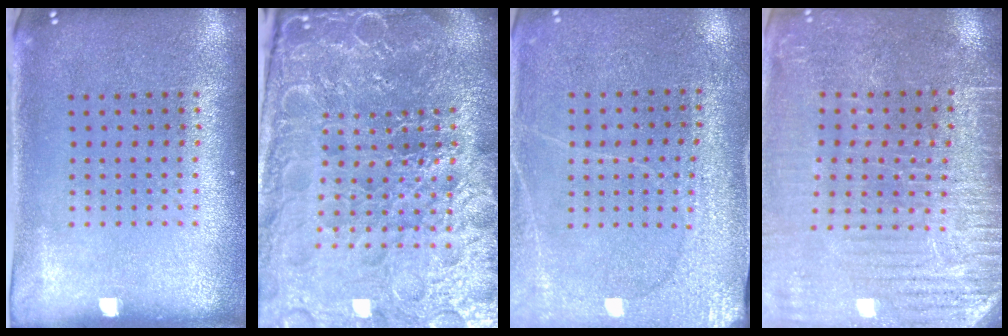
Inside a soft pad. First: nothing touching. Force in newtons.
{"total": 6.2, "press": 5.6, "slide": 2.6}
{"total": 2.7, "press": 2.7, "slide": 0.4}
{"total": 3.3, "press": 3.3, "slide": 0.4}